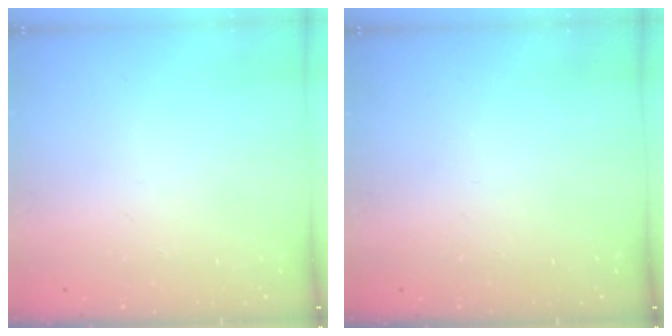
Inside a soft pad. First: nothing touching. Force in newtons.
{"total": 0.0}